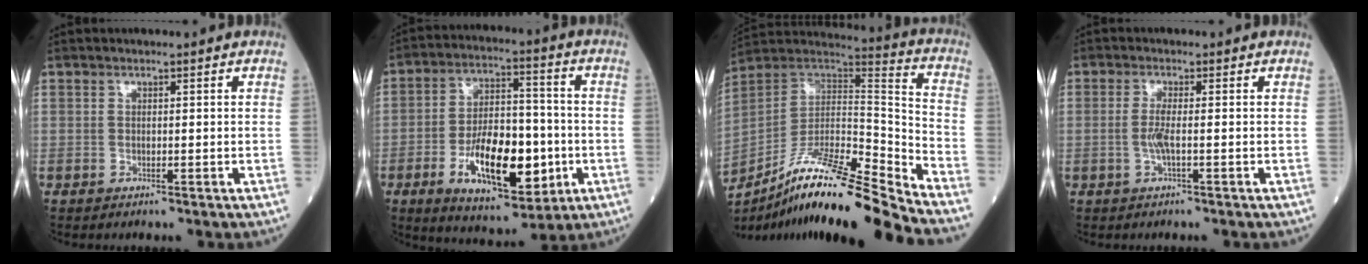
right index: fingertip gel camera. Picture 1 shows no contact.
{"total": 15.6, "force": [-4.3, 6.4, 13.6], "torque": [-0.237, 0.002, -0.065]}
{"total": 21.5, "force": [-17.2, -0.6, 12.8], "torque": [-0.239, 0.002, -0.313]}
{"total": 2.2, "force": [-0.5, 0.0, 2.1], "torque": [-0.051, -0.001, -0.011]}